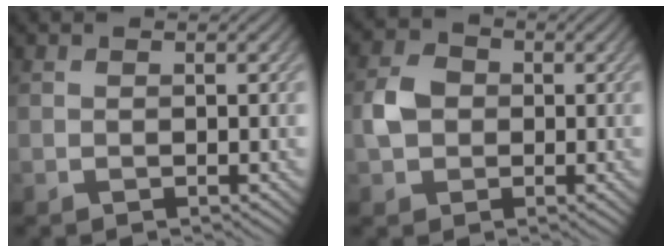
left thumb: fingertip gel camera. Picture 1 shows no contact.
{"total": 4.1, "force": [-0.2, 3.5, 2.1], "torque": [-0.051, 0.005, -0.010]}